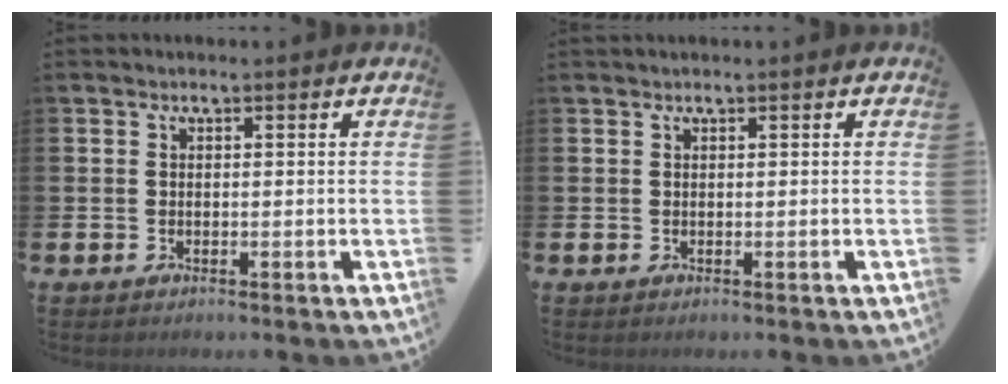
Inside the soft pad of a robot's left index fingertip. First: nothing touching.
{"total": 0.0}